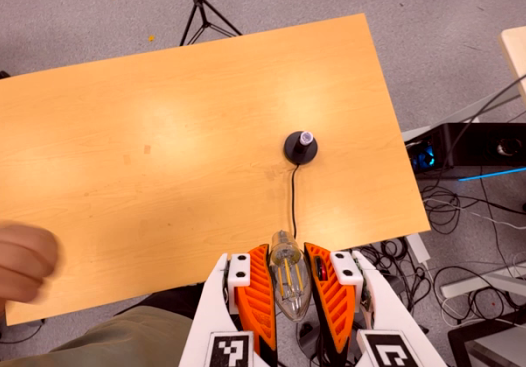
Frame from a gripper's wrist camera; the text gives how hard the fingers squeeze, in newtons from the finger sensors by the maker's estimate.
{"total": 21.9, "left": 23.5, "right": 20.3}